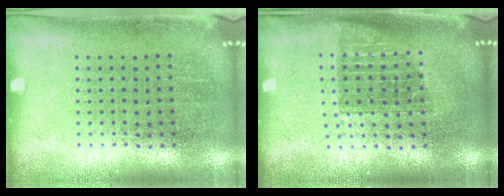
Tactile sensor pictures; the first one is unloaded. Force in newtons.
{"total": 1.4, "press": 1.1, "slide": 0.8}